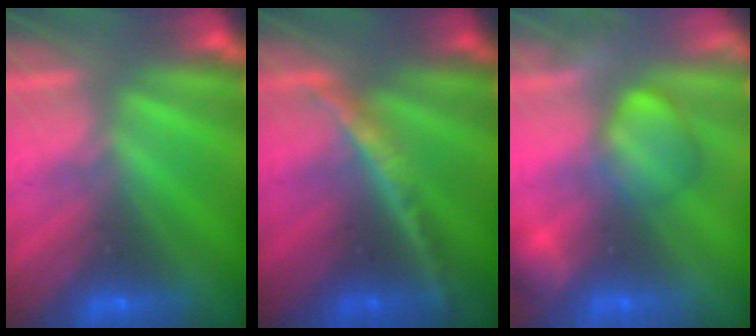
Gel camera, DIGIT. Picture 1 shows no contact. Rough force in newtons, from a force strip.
{"total": 2.4}
{"total": 2.4}